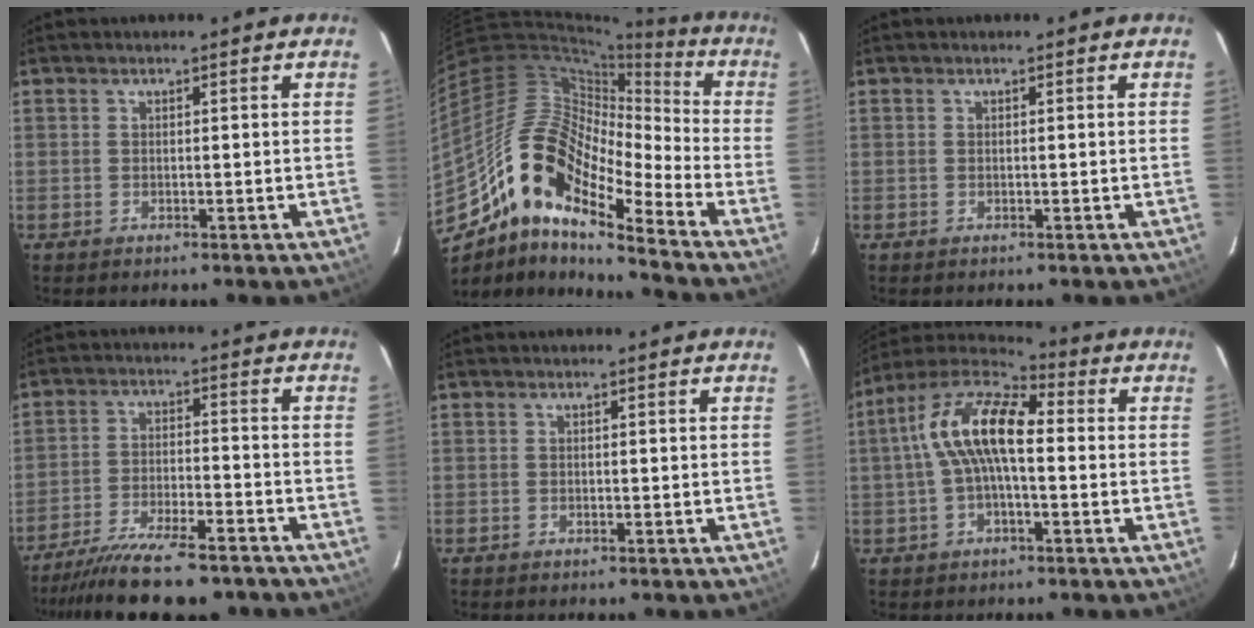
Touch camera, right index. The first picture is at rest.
{"total": 17.0, "force": [-11.8, 4.9, 11.2], "torque": [-0.180, -0.001, -0.239]}
{"total": 0.0}
{"total": 15.5, "force": [-13.1, 3.3, 7.5], "torque": [-0.157, -0.023, -0.210]}
{"total": 0.0}
{"total": 13.0, "force": [0.6, 5.4, 11.8], "torque": [-0.229, 0.026, -0.001]}